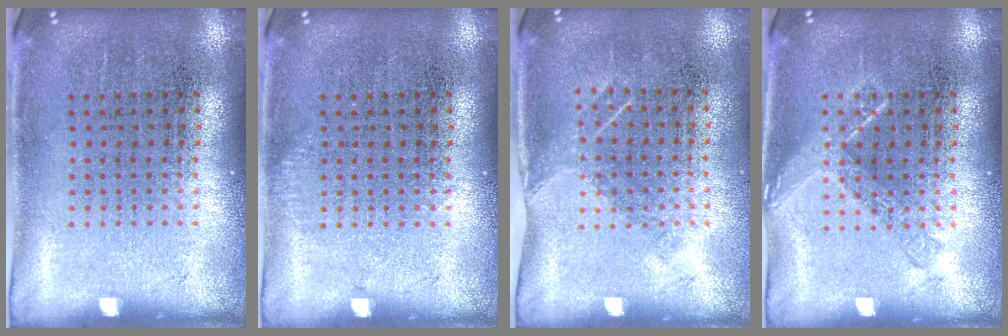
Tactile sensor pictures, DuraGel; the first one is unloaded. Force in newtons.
{"total": 0.6, "press": 0.6, "slide": 0.2}
{"total": 1.1, "press": 0.8, "slide": 0.6}
{"total": 1.9, "press": 1.9, "slide": 0.3}